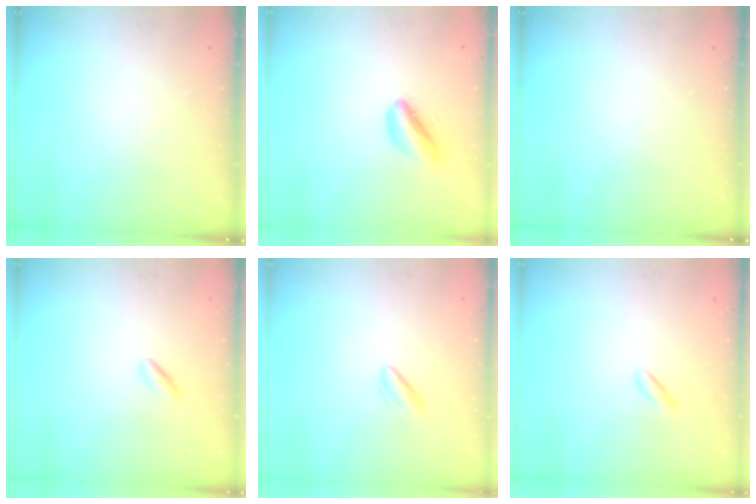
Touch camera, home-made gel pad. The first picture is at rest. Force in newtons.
{"total": 6.4, "press": 6.2, "slide": 1.4}
{"total": 0.0}
{"total": 2.1, "press": 1.9, "slide": 0.7}
{"total": 2.9, "press": 2.6, "slide": 1.3}
{"total": 1.8, "press": 1.6, "slide": 0.8}